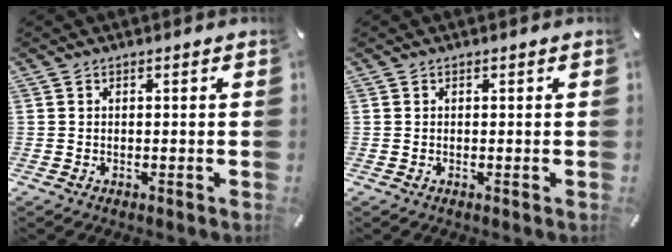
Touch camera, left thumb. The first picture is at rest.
{"total": 0.0}